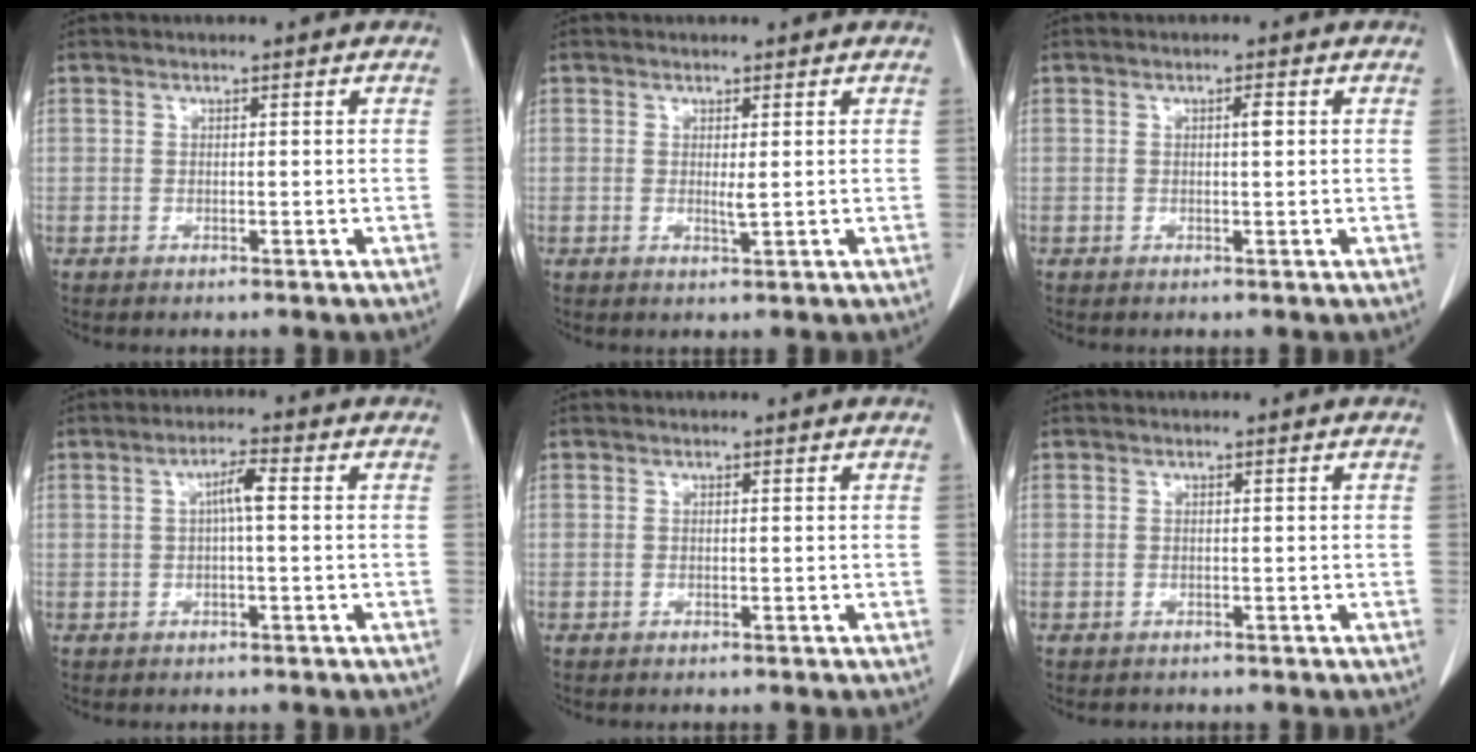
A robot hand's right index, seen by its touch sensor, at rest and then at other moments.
{"total": 1.1, "force": [0.2, 0.1, 1.1], "torque": [-0.025, -0.004, 0.006]}
{"total": 1.3, "force": [0.3, 0.1, 1.3], "torque": [-0.023, 0.002, 0.005]}
{"total": 3.2, "force": [0.4, 0.3, 3.1], "torque": [-0.057, 0.009, 0.006]}
{"total": 0.0}
{"total": 0.0}